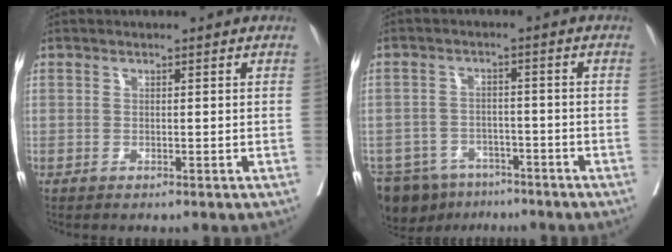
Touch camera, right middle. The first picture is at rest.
{"total": 12.0, "force": [-9.1, 6.9, 3.6], "torque": [-0.086, -0.003, -0.127]}